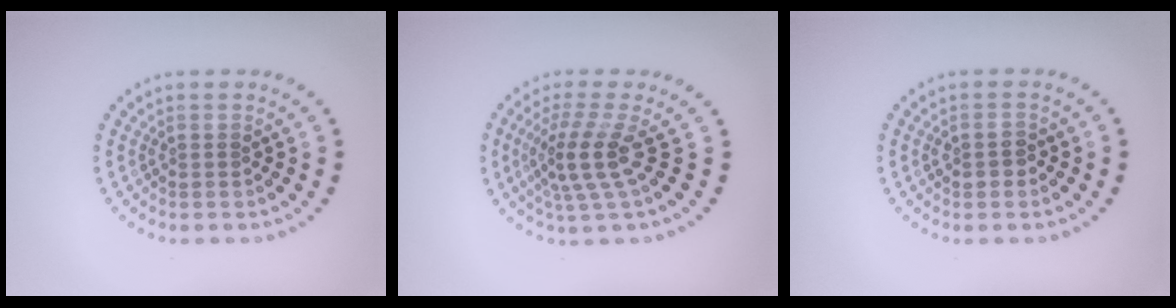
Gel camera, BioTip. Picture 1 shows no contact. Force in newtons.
{"total": 3.8, "press": 2.7, "slide": 2.7}
{"total": 1.4, "press": 1.4, "slide": 0.2}